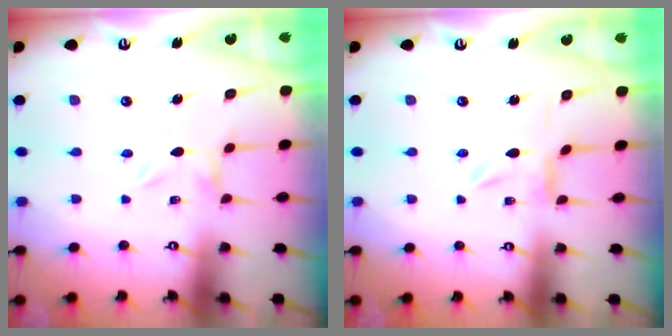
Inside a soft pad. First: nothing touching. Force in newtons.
{"total": 0.6, "press": 0.6, "slide": 0.2}